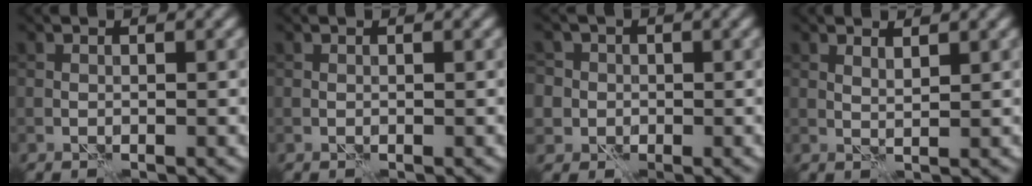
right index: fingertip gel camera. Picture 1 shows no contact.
{"total": 0.0}
{"total": 4.9, "force": [0.6, 4.6, 1.4], "torque": [-0.023, 0.028, -0.015]}
{"total": 1.2, "force": [0.9, 0.1, 0.8], "torque": [-0.016, -0.001, 0.014]}